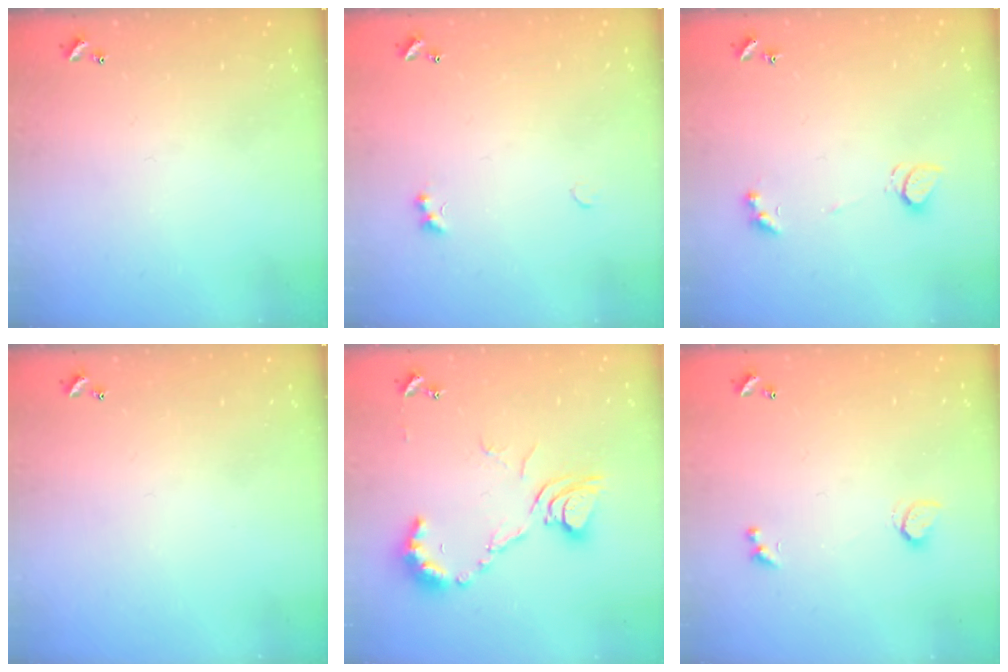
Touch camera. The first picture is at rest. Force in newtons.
{"total": 1.8, "press": 1.7, "slide": 0.4}
{"total": 2.4, "press": 2.3, "slide": 0.6}
{"total": 0.0}
{"total": 10.4, "press": 10.3, "slide": 0.9}
{"total": 1.3, "press": 1.2, "slide": 0.4}